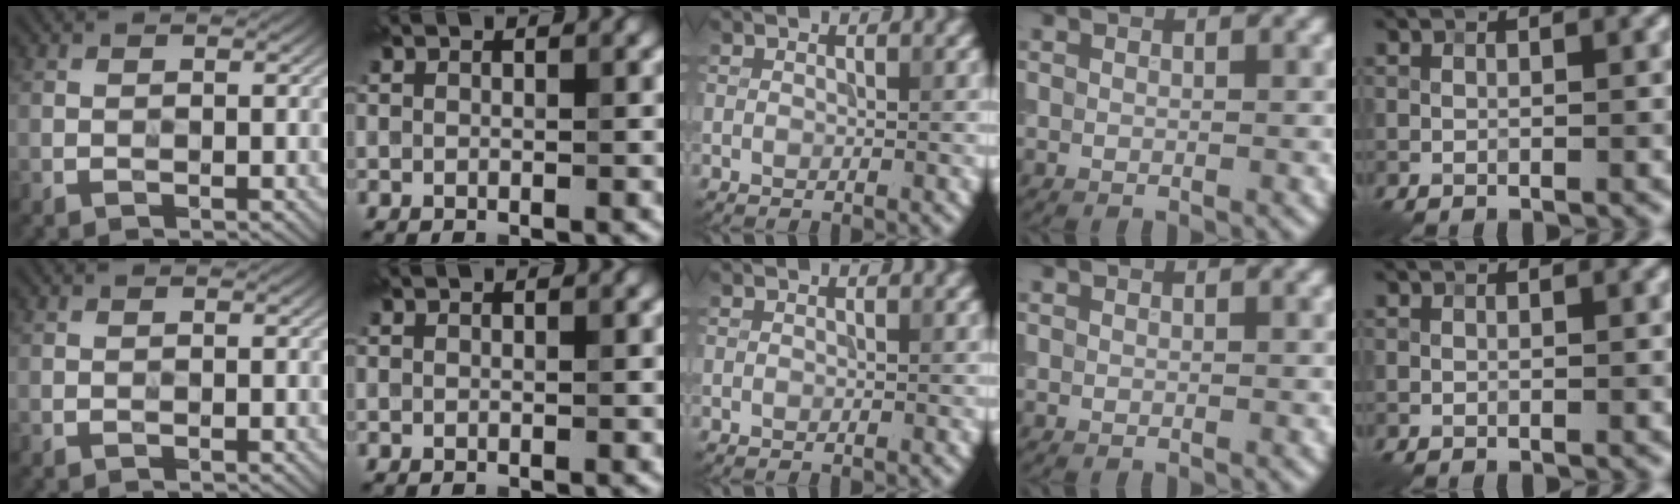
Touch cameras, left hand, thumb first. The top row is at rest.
{}